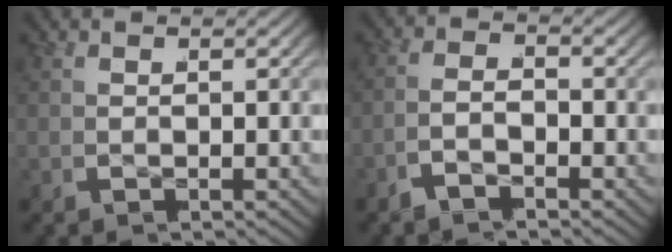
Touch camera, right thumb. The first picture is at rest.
{"total": 1.7, "force": [-1.5, 0.2, 0.7], "torque": [-0.010, 0.004, -0.039]}